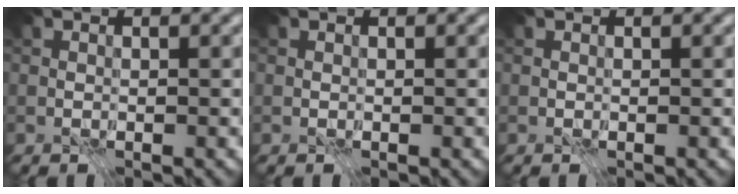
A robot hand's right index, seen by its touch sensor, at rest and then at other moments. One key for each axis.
{"total": 0.0}
{"total": 0.0}